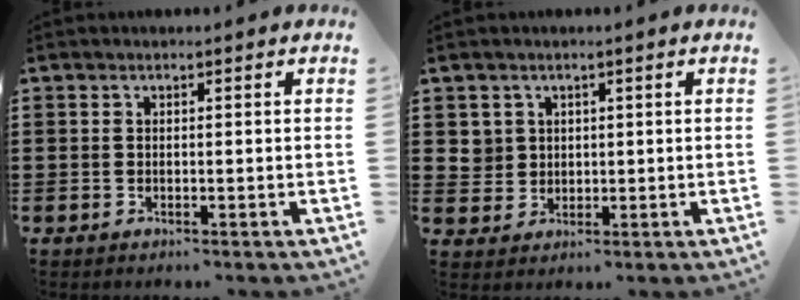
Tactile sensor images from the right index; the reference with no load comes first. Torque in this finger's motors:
{"motor_torque": [-0.05, 0.12, 0.00, 0.00]}